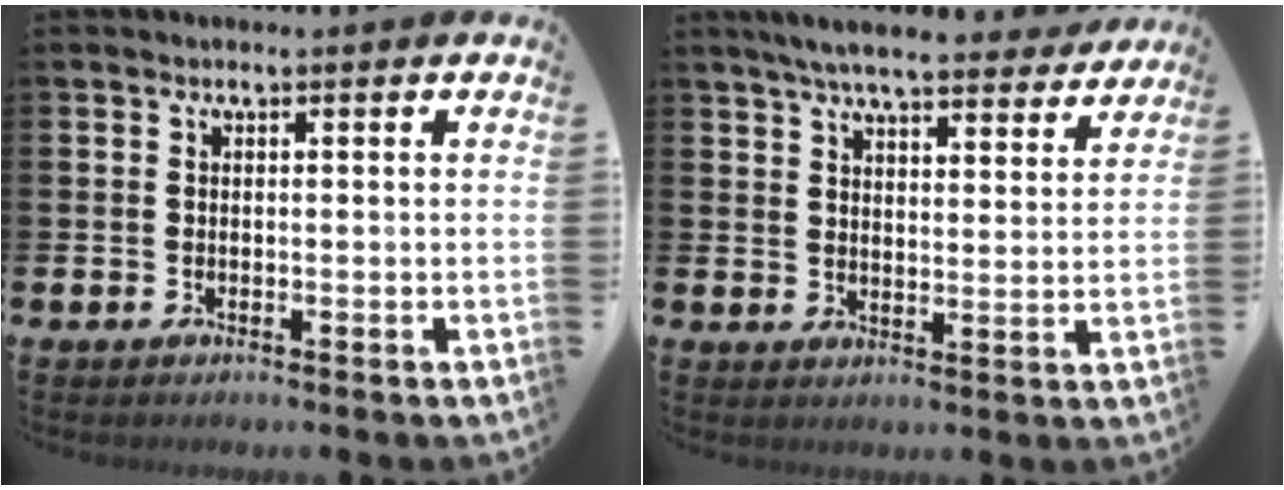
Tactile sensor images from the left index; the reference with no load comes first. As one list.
[{"total": 6.7, "force": [6.3, 0.9, 2.1], "torque": [-0.052, -0.031, 0.110]}]